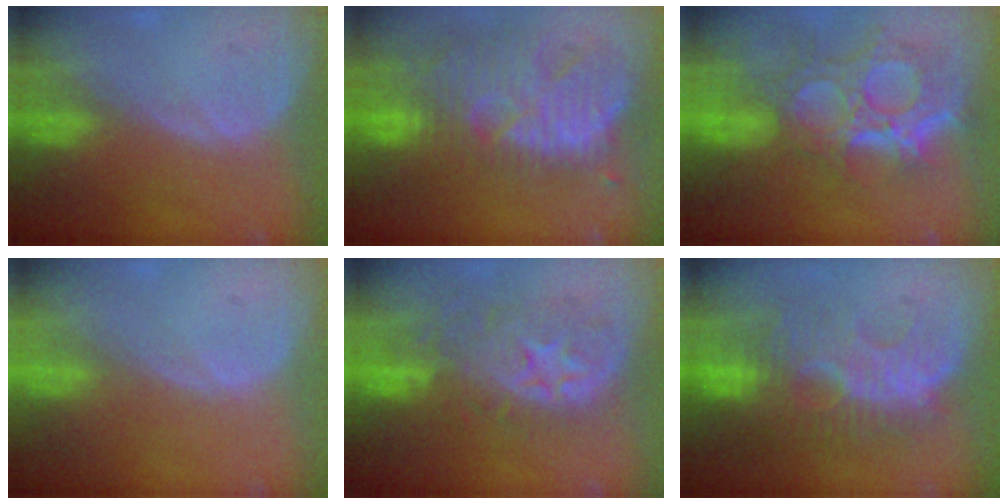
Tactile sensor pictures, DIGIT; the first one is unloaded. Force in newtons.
{"total": 13.6, "press": 11.6, "slide": 7.2}
{"total": 12.0, "press": 10.8, "slide": 5.4}
{"total": 0.0}
{"total": 9.9, "press": 9.2, "slide": 3.5}
{"total": 10.7, "press": 9.7, "slide": 4.6}